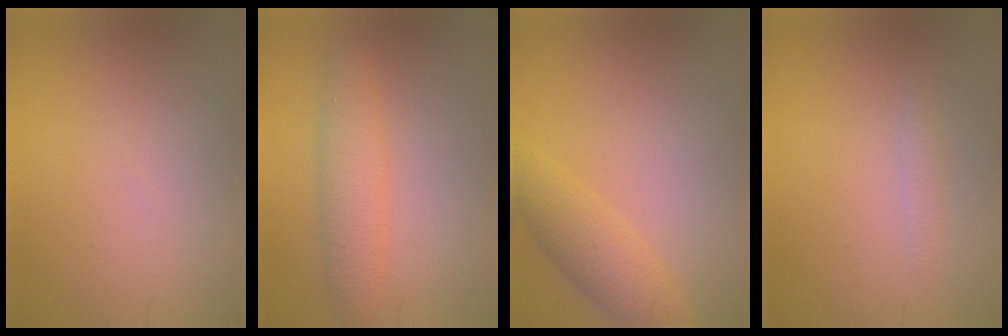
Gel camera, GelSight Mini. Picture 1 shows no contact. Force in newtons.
{"total": 2.9, "press": 2.9, "slide": 0.1}
{"total": 3.2, "press": 3.1, "slide": 0.2}
{"total": 0.8, "press": 0.8, "slide": 0.1}